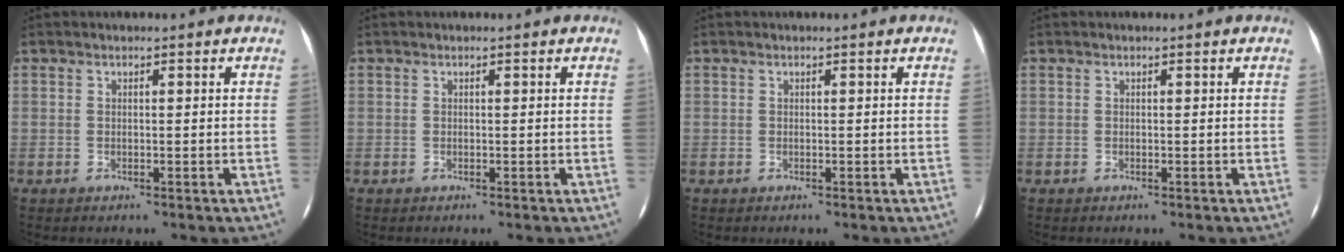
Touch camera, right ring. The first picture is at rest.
{"total": 0.0}
{"total": 0.0}
{"total": 0.0}